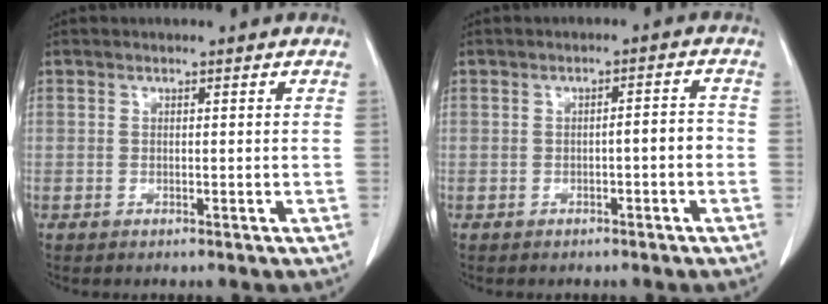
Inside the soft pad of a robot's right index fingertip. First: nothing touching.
{"total": 2.4, "force": [-0.8, 0.5, 2.2], "torque": [-0.029, 0.007, -0.012]}